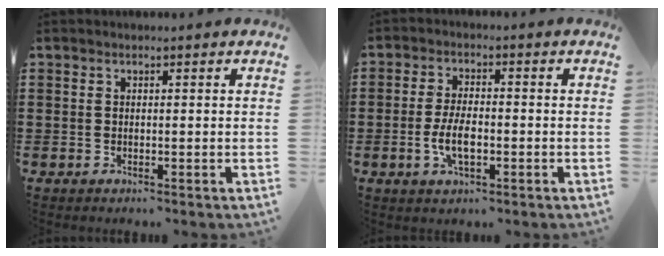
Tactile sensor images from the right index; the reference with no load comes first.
{"total": 5.0, "force": [-1.2, 2.1, 4.4], "torque": [-0.095, -0.003, -0.026]}